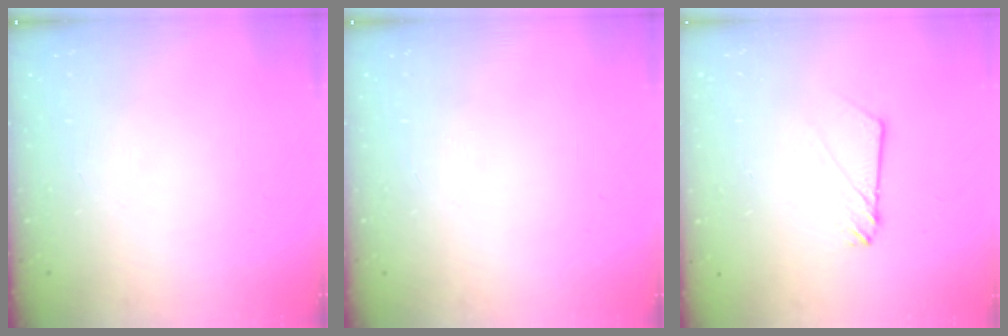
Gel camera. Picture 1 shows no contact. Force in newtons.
{"total": 0.0}
{"total": 2.9, "press": 2.9, "slide": 0.4}